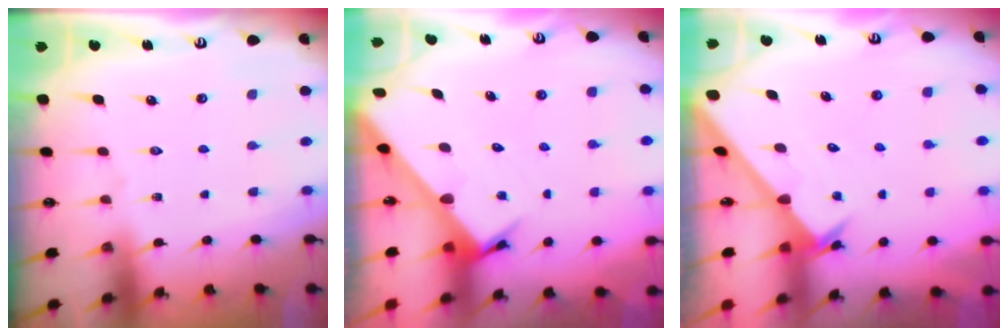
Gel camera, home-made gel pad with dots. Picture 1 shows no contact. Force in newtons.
{"total": 3.5, "press": 3.5, "slide": 0.2}
{"total": 2.6, "press": 2.6, "slide": 0.2}